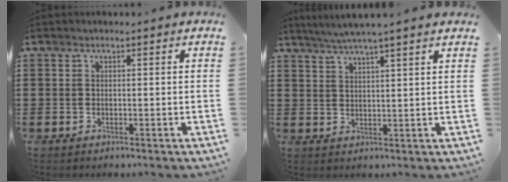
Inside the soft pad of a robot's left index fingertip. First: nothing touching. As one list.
[{"total": 4.1, "force": [3.6, -0.6, 1.8], "torque": [-0.045, -0.011, 0.065]}]